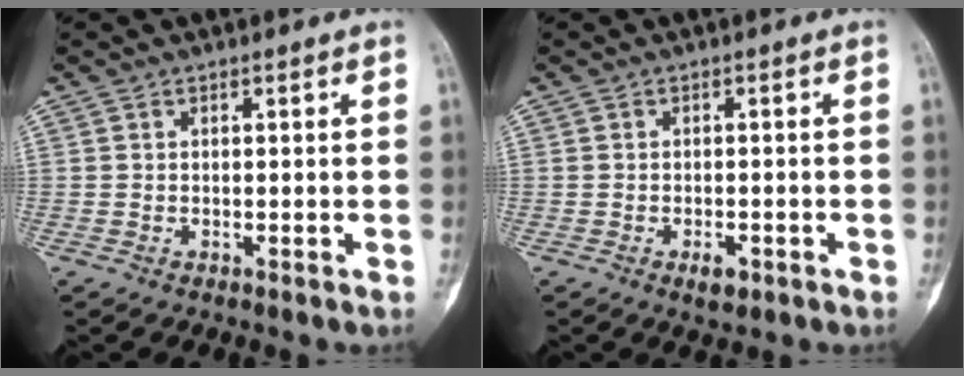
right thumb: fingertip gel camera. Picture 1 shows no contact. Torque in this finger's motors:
{"motor_torque": [0.79, -0.01, 0.11, -0.27, 0.08]}